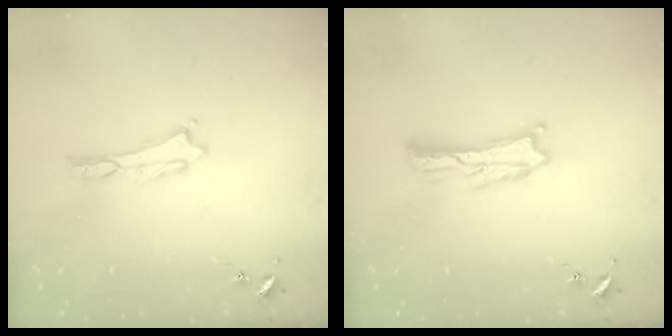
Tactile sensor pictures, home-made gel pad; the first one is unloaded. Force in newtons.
{"total": 1.6, "press": 1.6, "slide": 0.3}